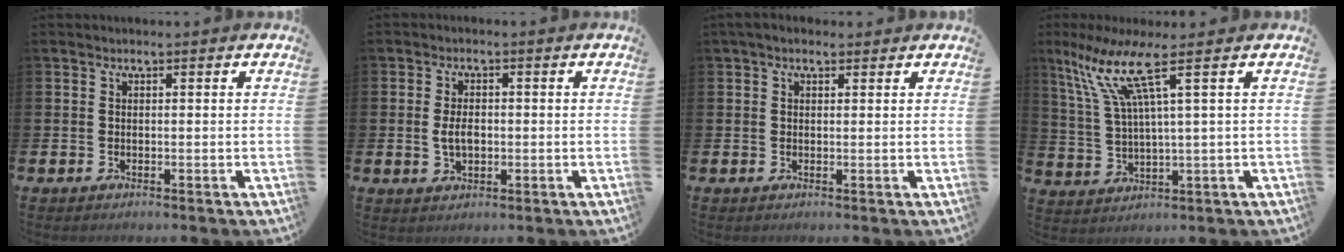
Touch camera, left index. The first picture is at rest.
{"total": 3.2, "force": [0.0, 1.8, 2.6], "torque": [-0.039, 0.001, -0.005]}
{"total": 1.8, "force": [1.3, 1.0, 0.9], "torque": [-0.007, 0.006, 0.020]}
{"total": 10.4, "force": [5.4, 1.3, 8.7], "torque": [-0.191, -0.012, 0.089]}